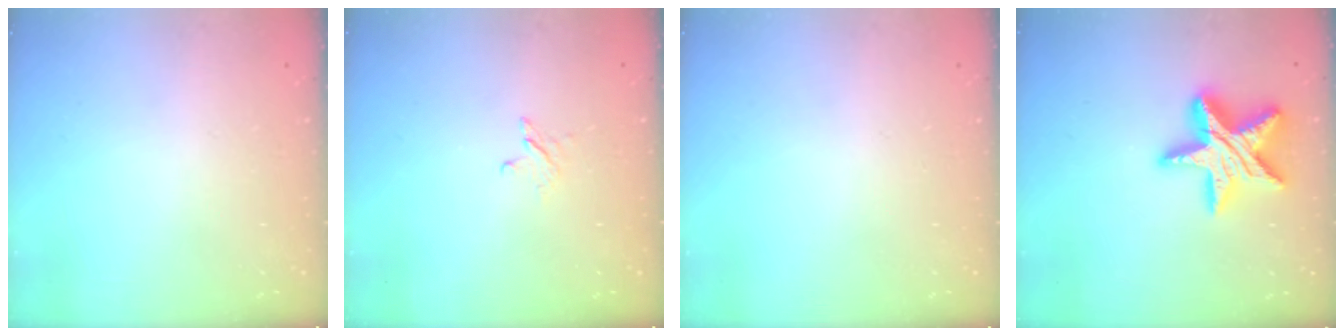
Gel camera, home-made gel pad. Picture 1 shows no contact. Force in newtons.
{"total": 2.5, "press": 2.5, "slide": 0.3}
{"total": 0.0}
{"total": 19.2, "press": 19.2, "slide": 1.4}